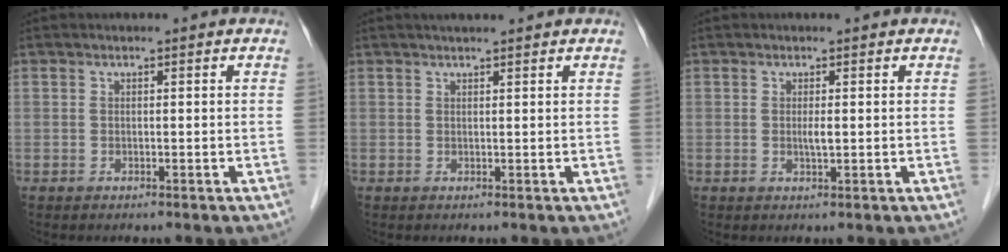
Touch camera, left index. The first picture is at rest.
{"total": 3.4, "force": [2.9, 0.2, 1.7], "torque": [-0.020, 0.022, 0.042]}
{"total": 1.0, "force": [0.2, 0.1, 0.9], "torque": [-0.023, -0.002, 0.003]}